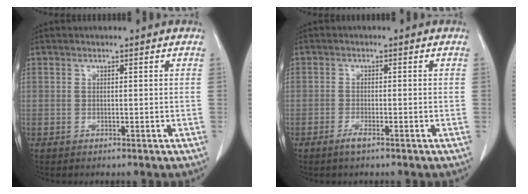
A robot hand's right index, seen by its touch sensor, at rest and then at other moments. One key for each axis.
{"total": 1.7, "fx": -1.2, "fy": 0.3, "fz": 1.1, "tx": -0.028, "ty": -0.002, "tz": -0.024}